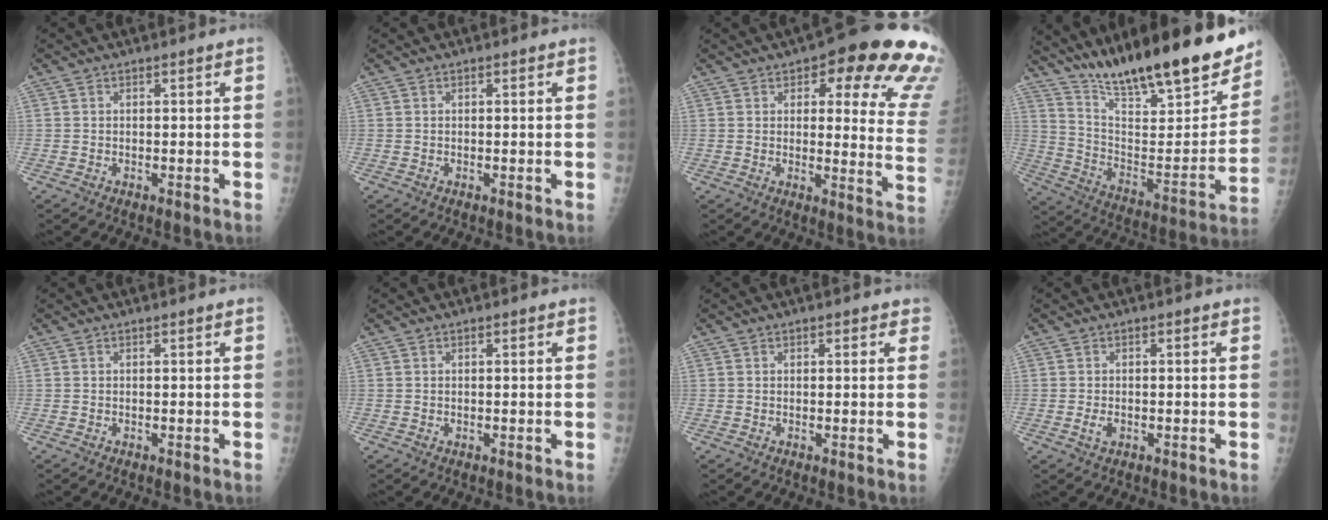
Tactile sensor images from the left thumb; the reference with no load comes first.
{"total": 0.0}
{"total": 19.6, "force": [12.0, 6.4, 14.0], "torque": [-0.115, -0.056, 0.126]}
{"total": 28.4, "force": [21.6, 6.6, 17.2], "torque": [-0.240, -0.089, 0.334]}
{"total": 0.0}
{"total": 0.0}
{"total": 1.7, "force": [1.0, 1.1, 0.8], "torque": [0.010, 0.000, 0.006]}
{"total": 2.1, "force": [-0.6, 1.4, 1.5], "torque": [-0.025, 0.000, -0.010]}